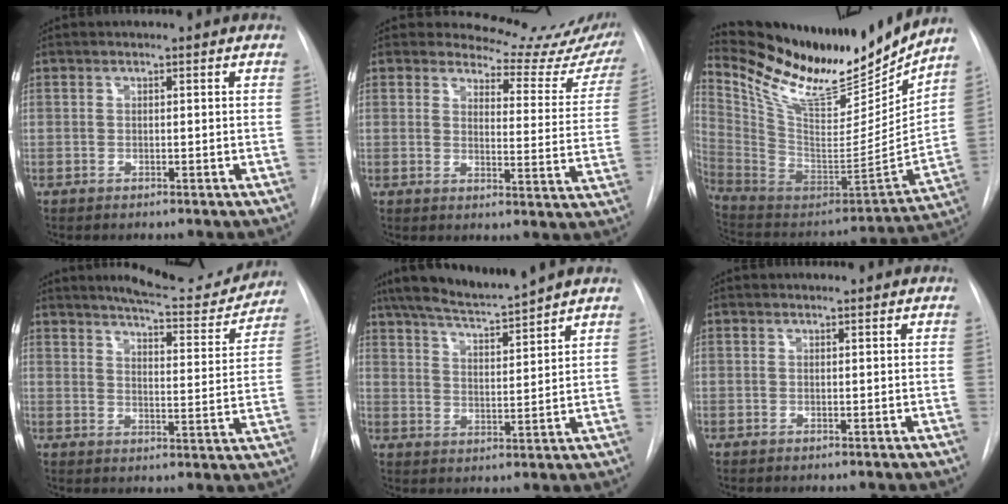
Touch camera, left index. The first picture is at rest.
{"total": 15.0, "force": [14.6, 3.3, 1.3], "torque": [0.015, -0.091, 0.140]}
{"total": 23.5, "force": [21.0, 4.1, 9.7], "torque": [-0.178, -0.059, 0.346]}
{"total": 14.2, "force": [13.3, 2.3, 4.3], "torque": [-0.051, -0.029, 0.162]}
{"total": 10.2, "force": [9.3, -0.6, 4.3], "torque": [-0.072, 0.002, 0.156]}
{"total": 1.4, "force": [1.4, 0.2, 0.2], "torque": [-0.009, 0.012, 0.018]}